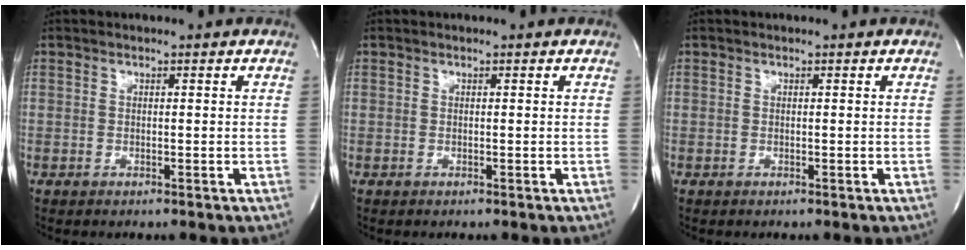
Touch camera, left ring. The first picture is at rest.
{"total": 0.0}
{"total": 0.0}